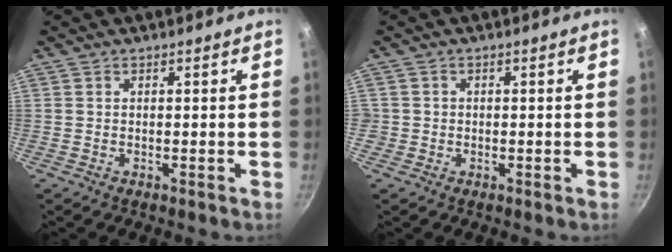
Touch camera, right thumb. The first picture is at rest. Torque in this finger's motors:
{"motor_torque": [-0.03, 0.16, 0.30, -0.08, 0.01]}